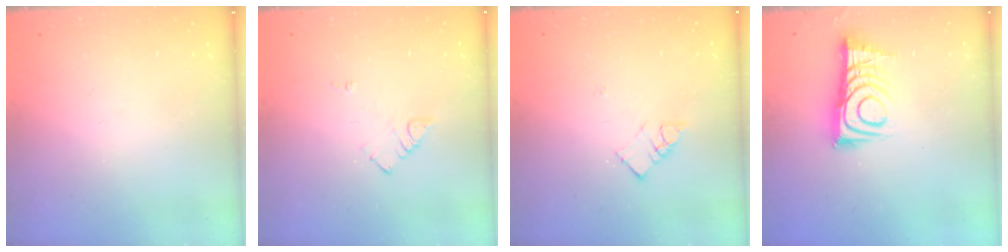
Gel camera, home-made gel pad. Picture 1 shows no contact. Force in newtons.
{"total": 4.0, "press": 4.0, "slide": 0.5}
{"total": 5.4, "press": 5.4, "slide": 0.1}
{"total": 12.2, "press": 12.1, "slide": 0.9}